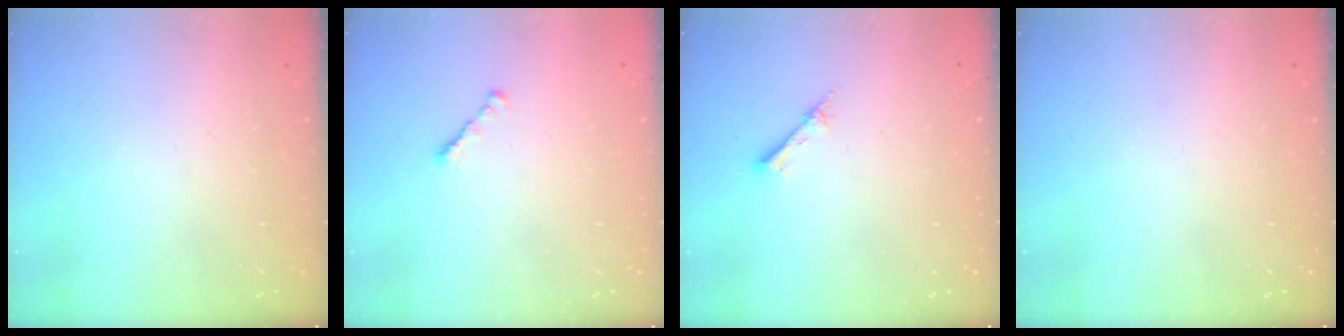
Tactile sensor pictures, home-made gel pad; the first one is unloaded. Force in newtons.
{"total": 1.3, "press": 1.2, "slide": 0.5}
{"total": 2.4, "press": 2.4, "slide": 0.3}
{"total": 0.0}